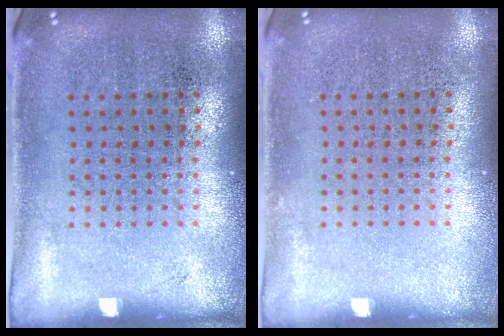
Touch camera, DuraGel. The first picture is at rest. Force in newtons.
{"total": 0.0}